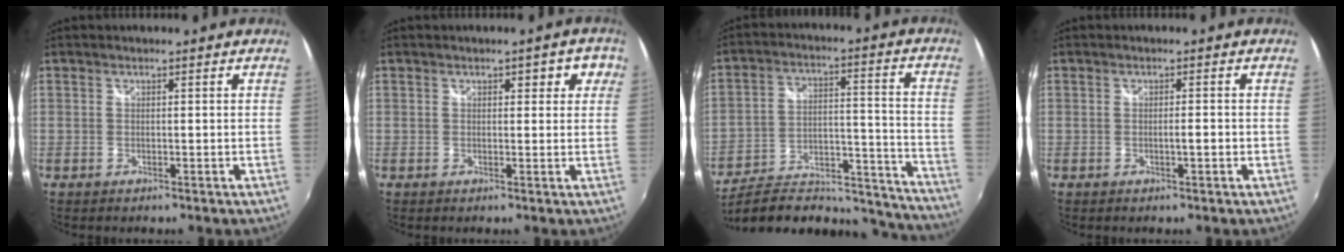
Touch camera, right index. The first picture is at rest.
{"total": 3.8, "force": [1.5, 2.0, 2.9], "torque": [-0.032, 0.014, 0.019]}
{"total": 24.9, "force": [-21.0, 8.5, 10.5], "torque": [-0.166, 0.010, -0.274]}
{"total": 1.8, "force": [-0.3, 0.2, 1.8], "torque": [-0.027, -0.001, -0.007]}